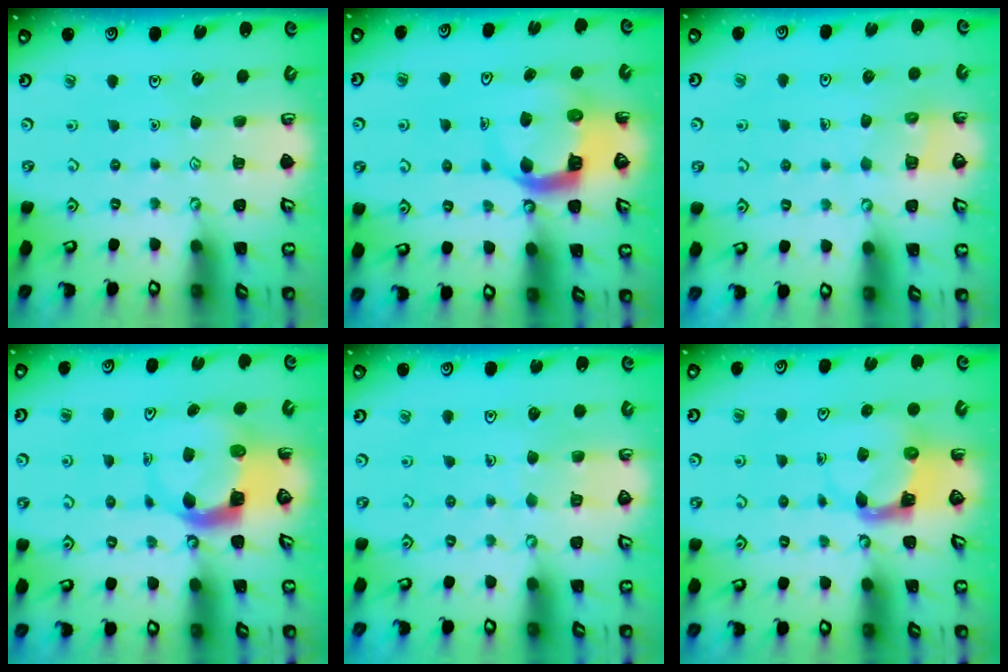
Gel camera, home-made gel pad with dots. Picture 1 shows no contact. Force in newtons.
{"total": 8.0, "press": 7.9, "slide": 1.1}
{"total": 3.9, "press": 3.9, "slide": 0.4}
{"total": 5.0, "press": 4.9, "slide": 0.8}
{"total": 4.0, "press": 3.9, "slide": 0.3}
{"total": 3.7, "press": 3.7, "slide": 0.7}